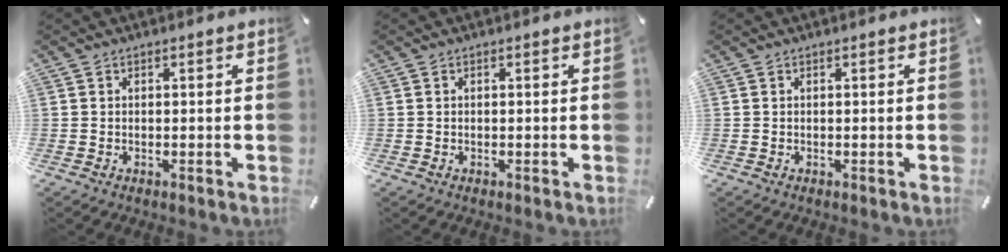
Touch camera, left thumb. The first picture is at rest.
{"total": 0.0}
{"total": 0.0}